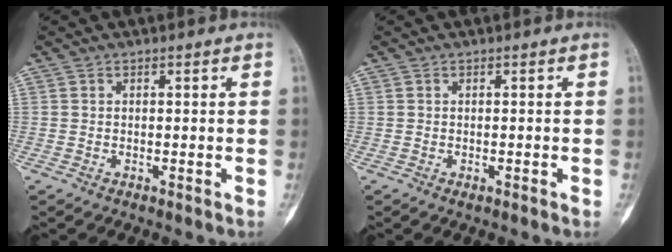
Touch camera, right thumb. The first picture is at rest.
{"total": 0.8, "force": [-0.3, 0.3, 0.7], "torque": [-0.013, 0.004, 0.000]}